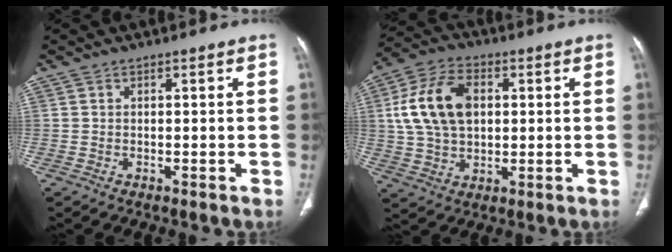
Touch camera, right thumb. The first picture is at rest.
{"total": 14.1, "force": [2.5, 9.2, 10.3], "torque": [-0.186, 0.010, 0.044]}